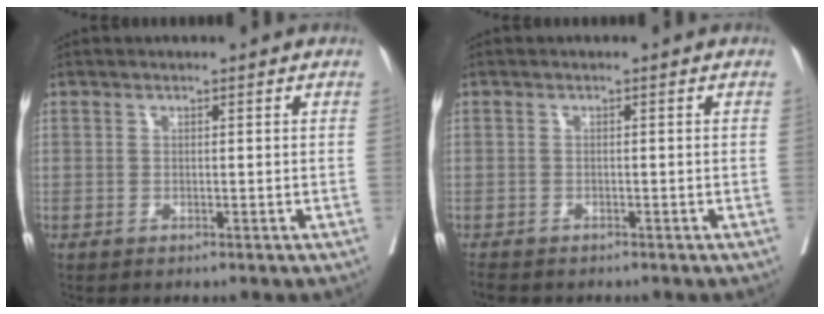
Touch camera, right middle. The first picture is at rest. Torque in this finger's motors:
{"motor_torque": [0.56, -0.65, 0.06, 0.05]}